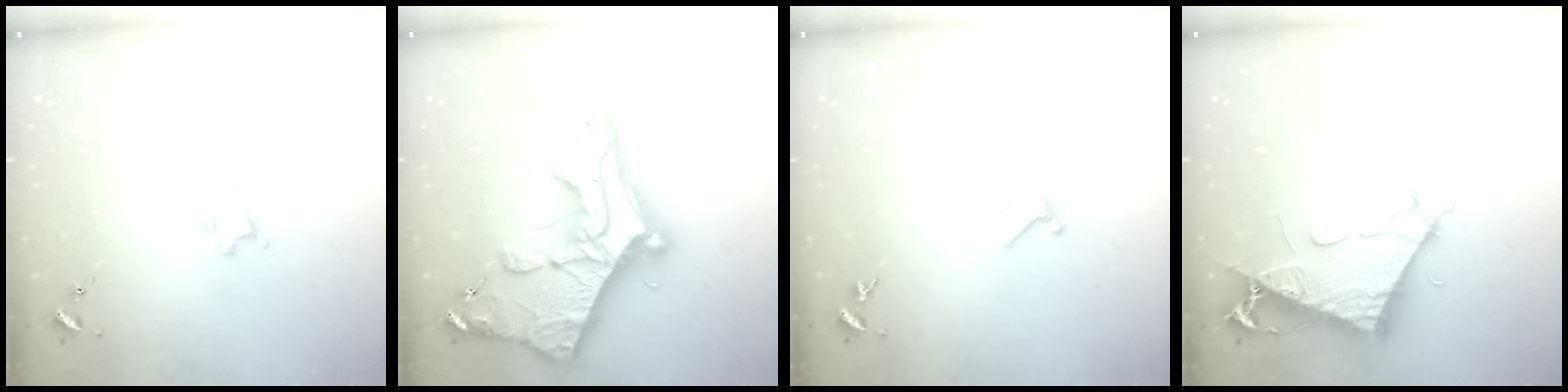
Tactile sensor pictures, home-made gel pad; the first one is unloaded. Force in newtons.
{"total": 14.3, "press": 14.2, "slide": 1.4}
{"total": 0.0}
{"total": 7.7, "press": 7.6, "slide": 1.1}